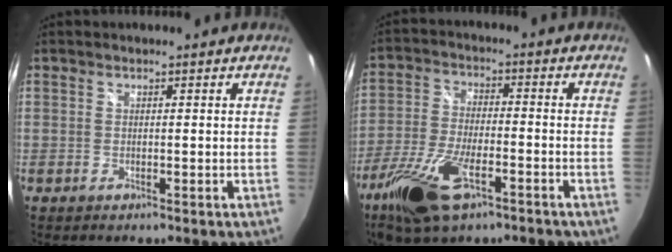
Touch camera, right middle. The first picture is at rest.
{"total": 14.7, "force": [-8.6, 5.8, 10.4], "torque": [-0.228, -0.033, -0.163]}